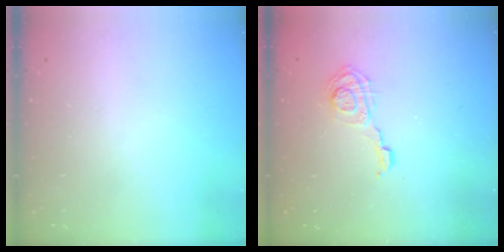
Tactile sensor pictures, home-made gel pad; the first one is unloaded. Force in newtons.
{"total": 7.7, "press": 7.7, "slide": 0.2}